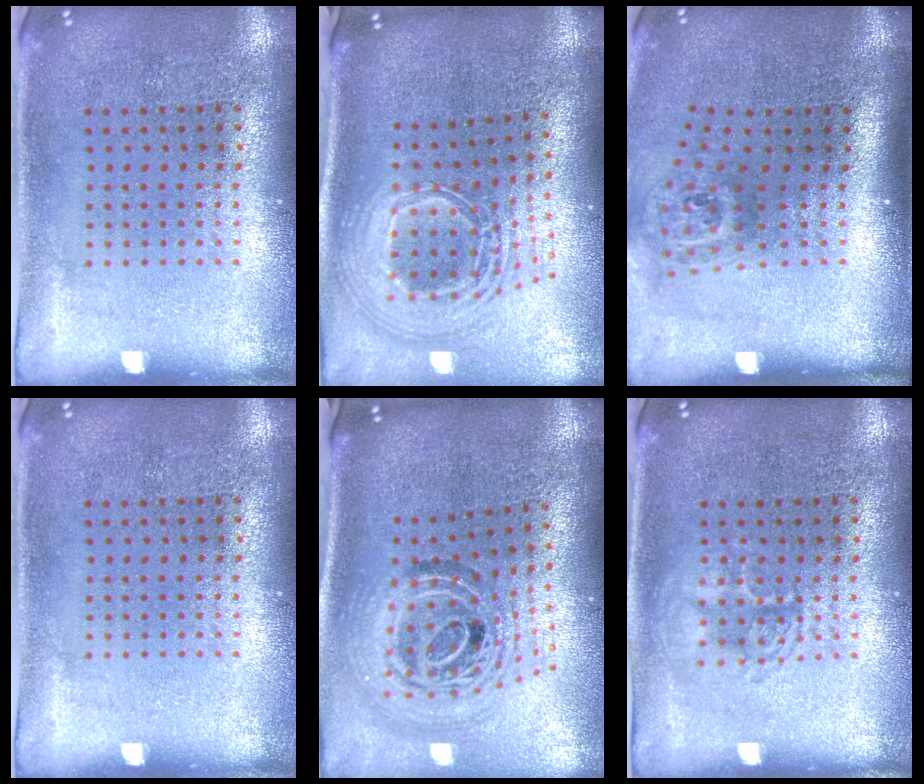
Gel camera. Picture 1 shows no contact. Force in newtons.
{"total": 2.7, "press": 1.8, "slide": 2.0}
{"total": 1.8, "press": 1.2, "slide": 1.3}
{"total": 0.0}
{"total": 2.1, "press": 1.6, "slide": 1.3}
{"total": 1.9, "press": 1.9, "slide": 0.3}